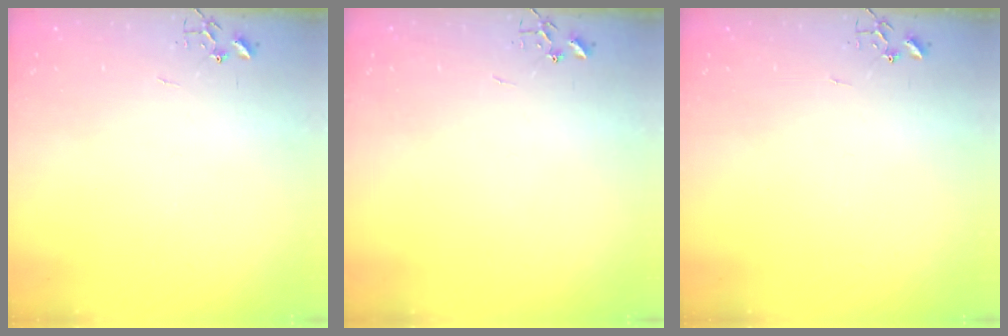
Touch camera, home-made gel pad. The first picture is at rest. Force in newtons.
{"total": 0.0}
{"total": 0.0}